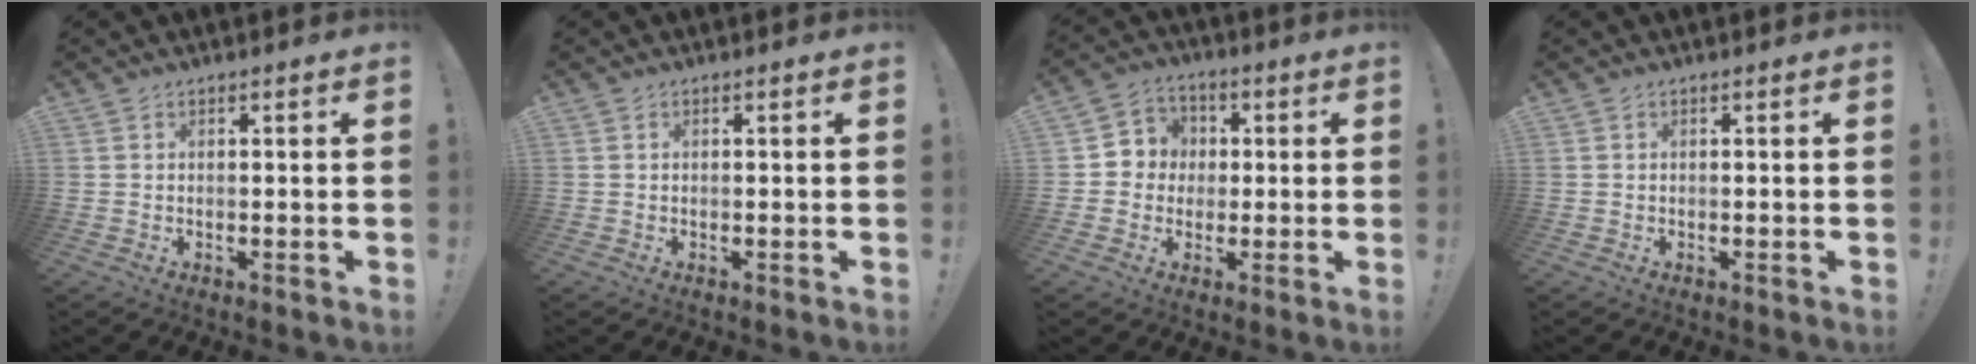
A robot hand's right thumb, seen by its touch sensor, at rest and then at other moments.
{"total": 0.0}
{"total": 7.3, "force": [-0.7, 7.1, 1.4], "torque": [-0.015, 0.016, -0.009]}
{"total": 0.0}